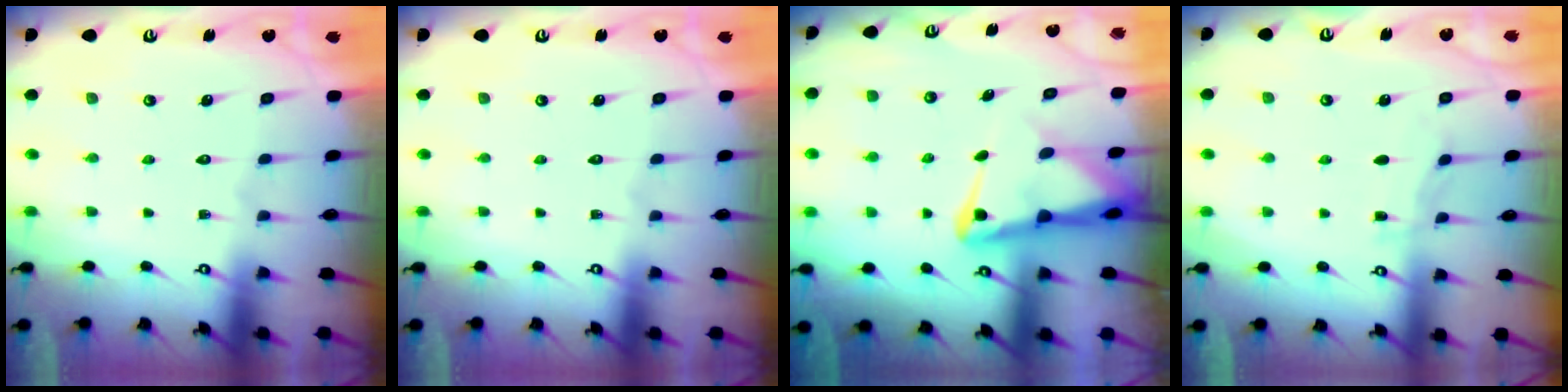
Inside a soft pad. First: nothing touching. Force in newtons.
{"total": 0.0}
{"total": 6.2, "press": 6.2, "slide": 0.7}
{"total": 2.9, "press": 2.9, "slide": 0.3}